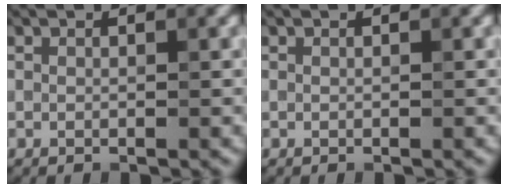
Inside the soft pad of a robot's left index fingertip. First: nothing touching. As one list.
[{"total": 0.0}]